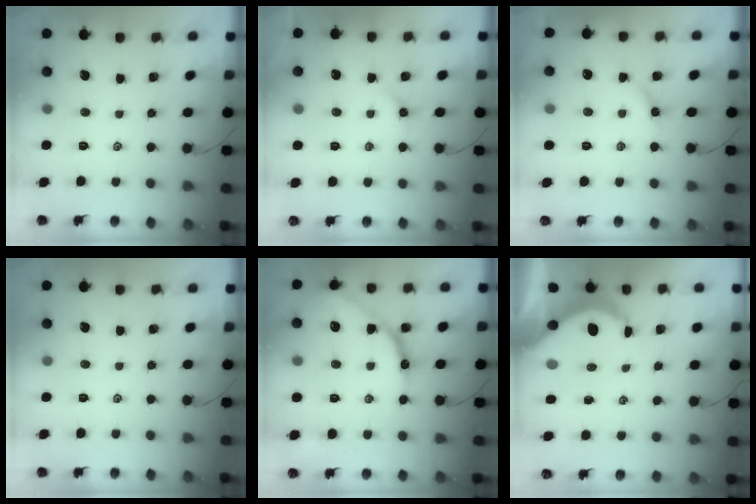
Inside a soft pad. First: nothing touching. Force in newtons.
{"total": 2.8, "press": 2.8, "slide": 0.4}
{"total": 2.9, "press": 2.9, "slide": 0.5}
{"total": 0.0}
{"total": 13.0, "press": 12.9, "slide": 0.9}
{"total": 6.3, "press": 6.3, "slide": 0.6}